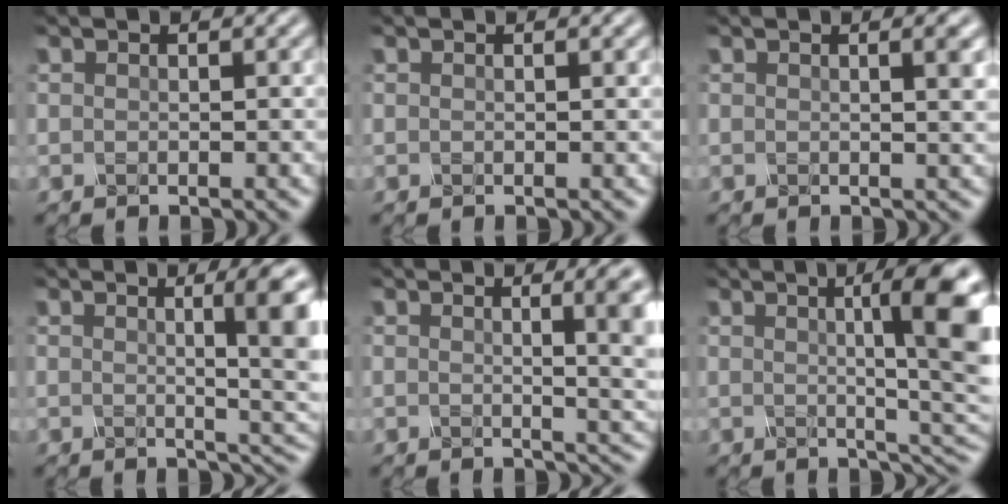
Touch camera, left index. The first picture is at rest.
{"total": 1.0, "force": [0.4, 0.5, 0.8], "torque": [0.001, 0.002, -0.006]}
{"total": 4.0, "force": [1.3, 1.9, 3.3], "torque": [-0.012, 0.031, -0.005]}
{"total": 6.8, "force": [1.0, 1.6, 6.5], "torque": [-0.050, 0.015, 0.013]}
{"total": 7.1, "force": [1.1, 2.7, 6.4], "torque": [-0.025, 0.028, 0.004]}
{"total": 10.5, "force": [1.6, 2.5, 10.1], "torque": [-0.100, 0.008, 0.021]}